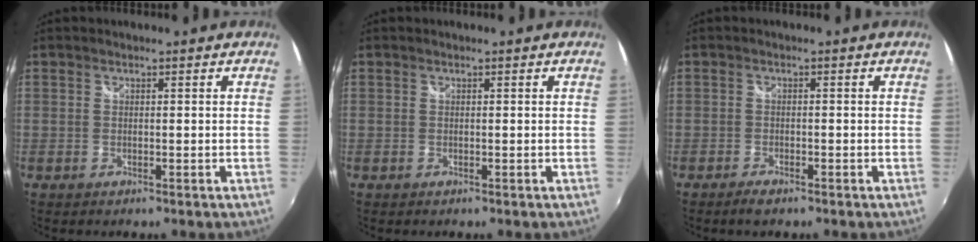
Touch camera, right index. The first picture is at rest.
{"total": 0.0}
{"total": 2.3, "force": [-1.8, 0.7, 1.2], "torque": [-0.031, -0.006, -0.037]}